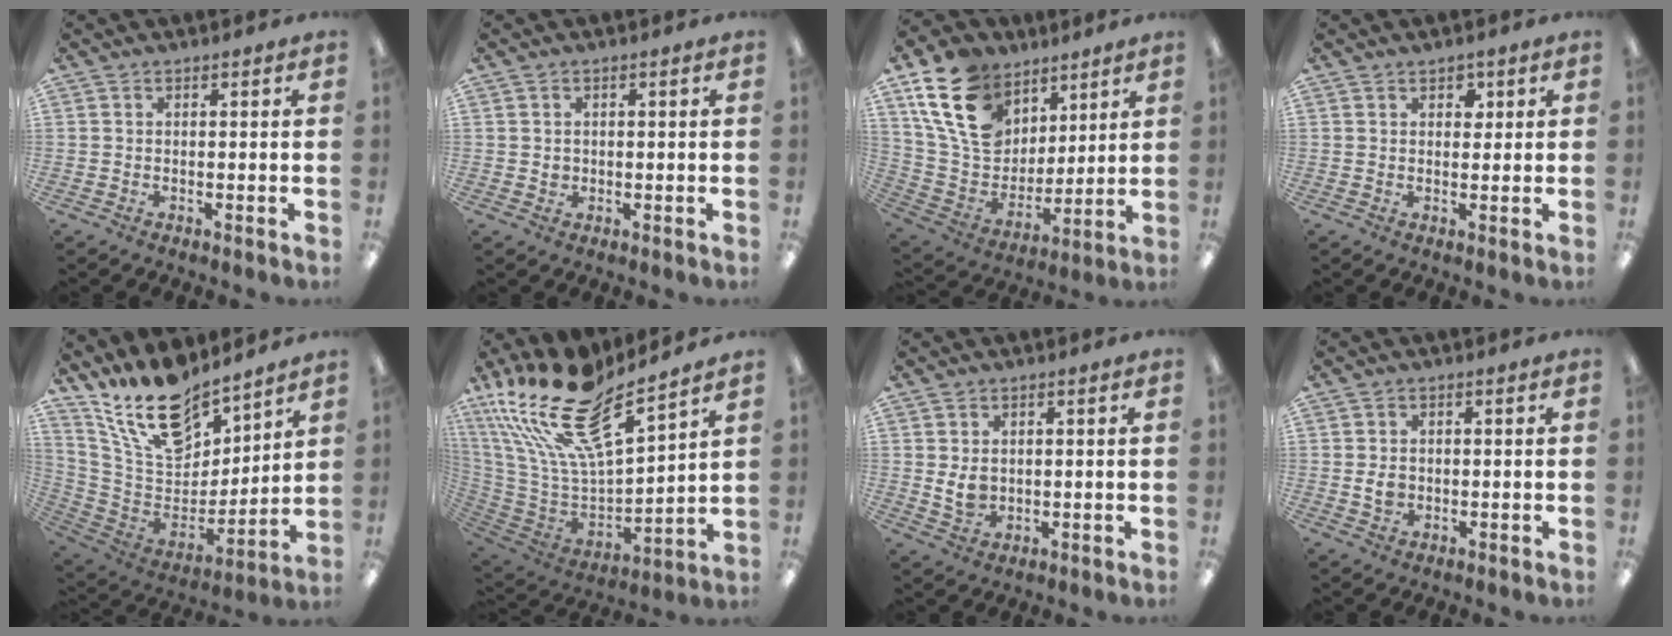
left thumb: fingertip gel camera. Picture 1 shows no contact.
{"total": 1.2, "force": [0.2, 1.1, 0.5], "torque": [-0.010, 0.005, 0.002]}
{"total": 20.2, "force": [10.8, 14.1, 9.6], "torque": [-0.187, -0.042, 0.207]}
{"total": 2.3, "force": [1.3, 1.5, 1.0], "torque": [0.002, -0.006, 0.016]}
{"total": 18.8, "force": [14.9, 7.8, 8.4], "torque": [-0.169, -0.094, 0.268]}
{"total": 23.6, "force": [16.8, 8.1, 14.4], "torque": [-0.261, -0.109, 0.291]}
{"total": 4.5, "force": [0.5, 3.4, 2.9], "torque": [-0.047, -0.004, 0.006]}
{"total": 3.3, "force": [-0.1, 2.5, 2.1], "torque": [-0.032, 0.003, -0.004]}